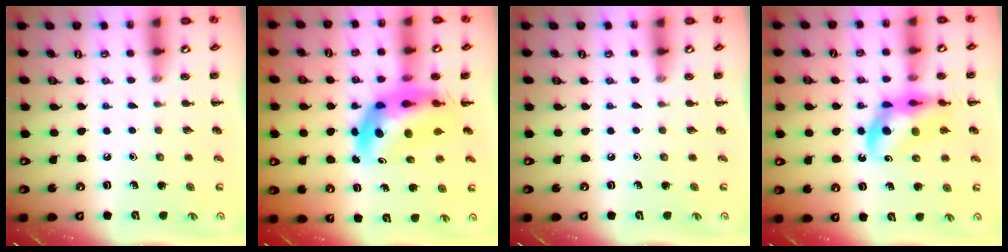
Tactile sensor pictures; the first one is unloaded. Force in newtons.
{"total": 11.0, "press": 10.4, "slide": 3.5}
{"total": 0.0}
{"total": 12.9, "press": 12.4, "slide": 3.7}